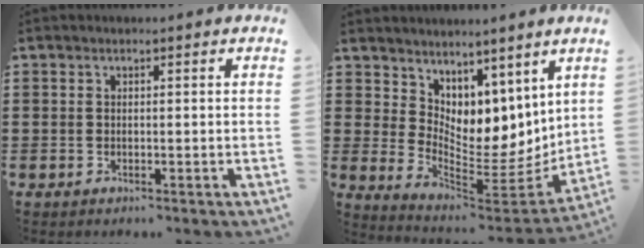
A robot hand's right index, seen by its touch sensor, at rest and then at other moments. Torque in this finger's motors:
{"motor_torque": [0.50, 0.47, 0.77, 0.14]}